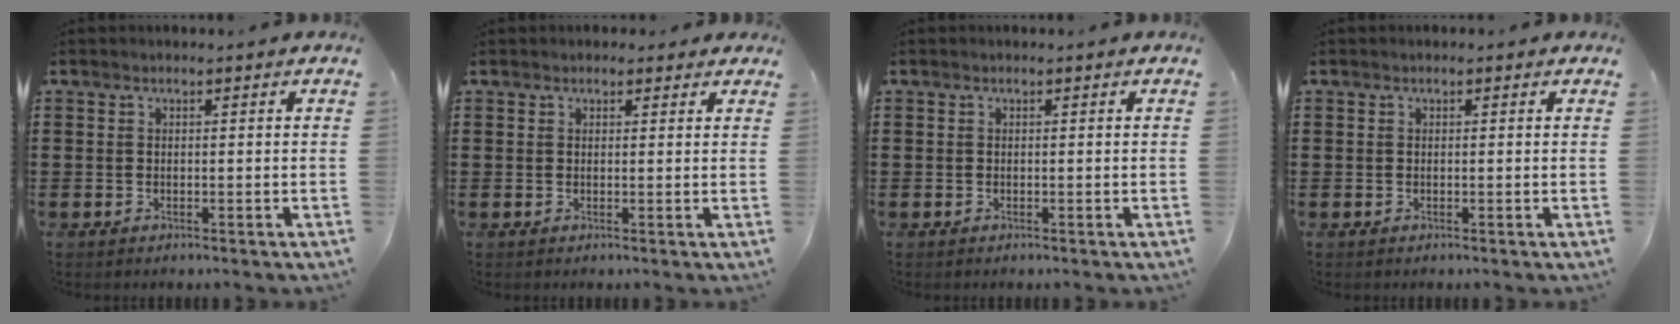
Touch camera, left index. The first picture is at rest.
{"total": 1.3, "force": [1.0, 0.7, 0.2], "torque": [0.001, 0.004, 0.018]}
{"total": 0.0}
{"total": 0.0}